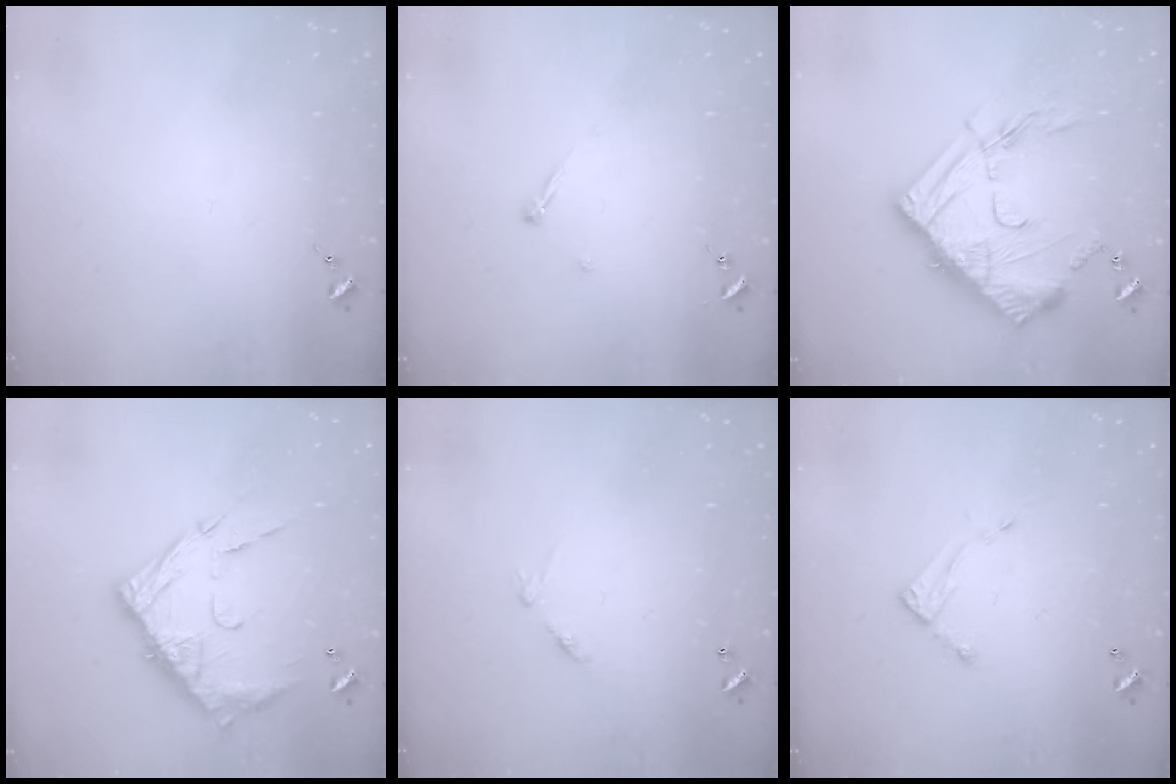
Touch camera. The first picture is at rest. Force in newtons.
{"total": 3.2, "press": 3.2, "slide": 0.3}
{"total": 21.5, "press": 21.4, "slide": 1.6}
{"total": 17.2, "press": 17.1, "slide": 1.4}
{"total": 6.9, "press": 6.8, "slide": 0.6}
{"total": 5.5, "press": 5.5, "slide": 0.3}